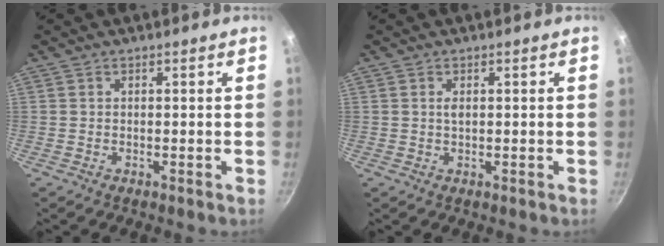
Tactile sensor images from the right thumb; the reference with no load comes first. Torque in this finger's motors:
{"motor_torque": [0.12, 0.27, 0.33, 0.42, -0.04]}